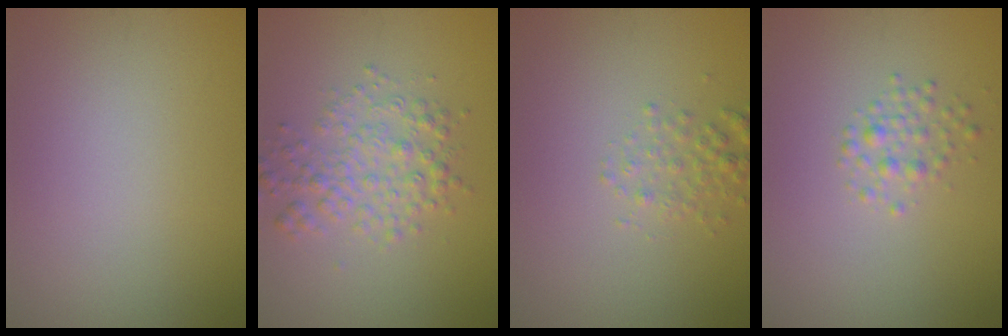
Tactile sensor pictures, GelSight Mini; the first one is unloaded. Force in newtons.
{"total": 3.3, "press": 3.3, "slide": 0.1}
{"total": 1.7, "press": 1.7, "slide": 0.1}
{"total": 1.6, "press": 1.6, "slide": 0.1}